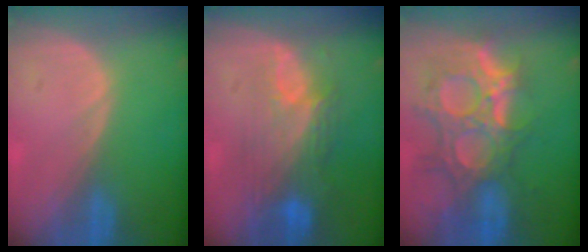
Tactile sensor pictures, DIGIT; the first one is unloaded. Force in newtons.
{"total": 9.7, "press": 8.2, "slide": 5.2}
{"total": 12.8, "press": 11.0, "slide": 6.5}